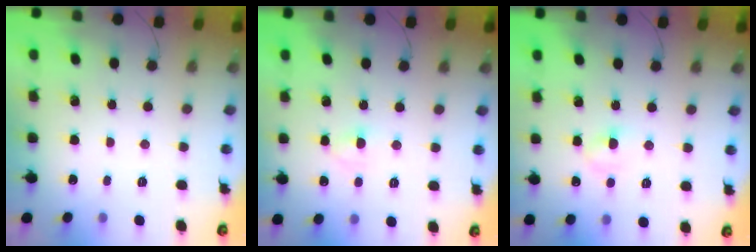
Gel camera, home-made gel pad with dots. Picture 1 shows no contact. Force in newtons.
{"total": 3.0, "press": 2.8, "slide": 1.0}
{"total": 3.8, "press": 3.5, "slide": 1.4}